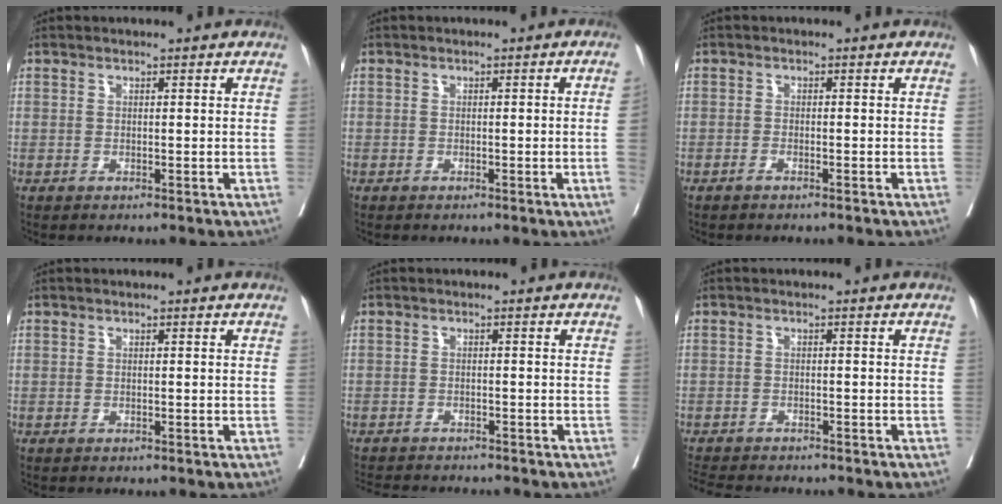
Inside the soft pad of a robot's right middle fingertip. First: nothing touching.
{"total": 2.1, "force": [-0.3, -0.5, 2.0], "torque": [-0.025, 0.000, -0.001]}
{"total": 0.8, "force": [-0.6, 0.1, 0.5], "torque": [-0.012, 0.000, -0.012]}
{"total": 0.0}
{"total": 7.6, "force": [-7.2, 1.0, 2.1], "torque": [-0.031, -0.006, -0.104]}
{"total": 8.5, "force": [-7.7, 1.7, 3.0], "torque": [-0.052, -0.010, -0.113]}